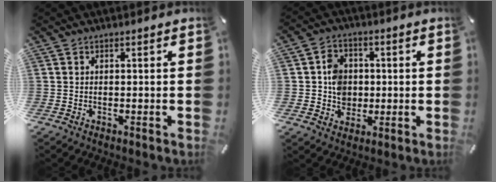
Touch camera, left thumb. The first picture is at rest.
{"total": 7.1, "force": [0.1, 6.5, 2.9], "torque": [-0.041, 0.010, 0.003]}